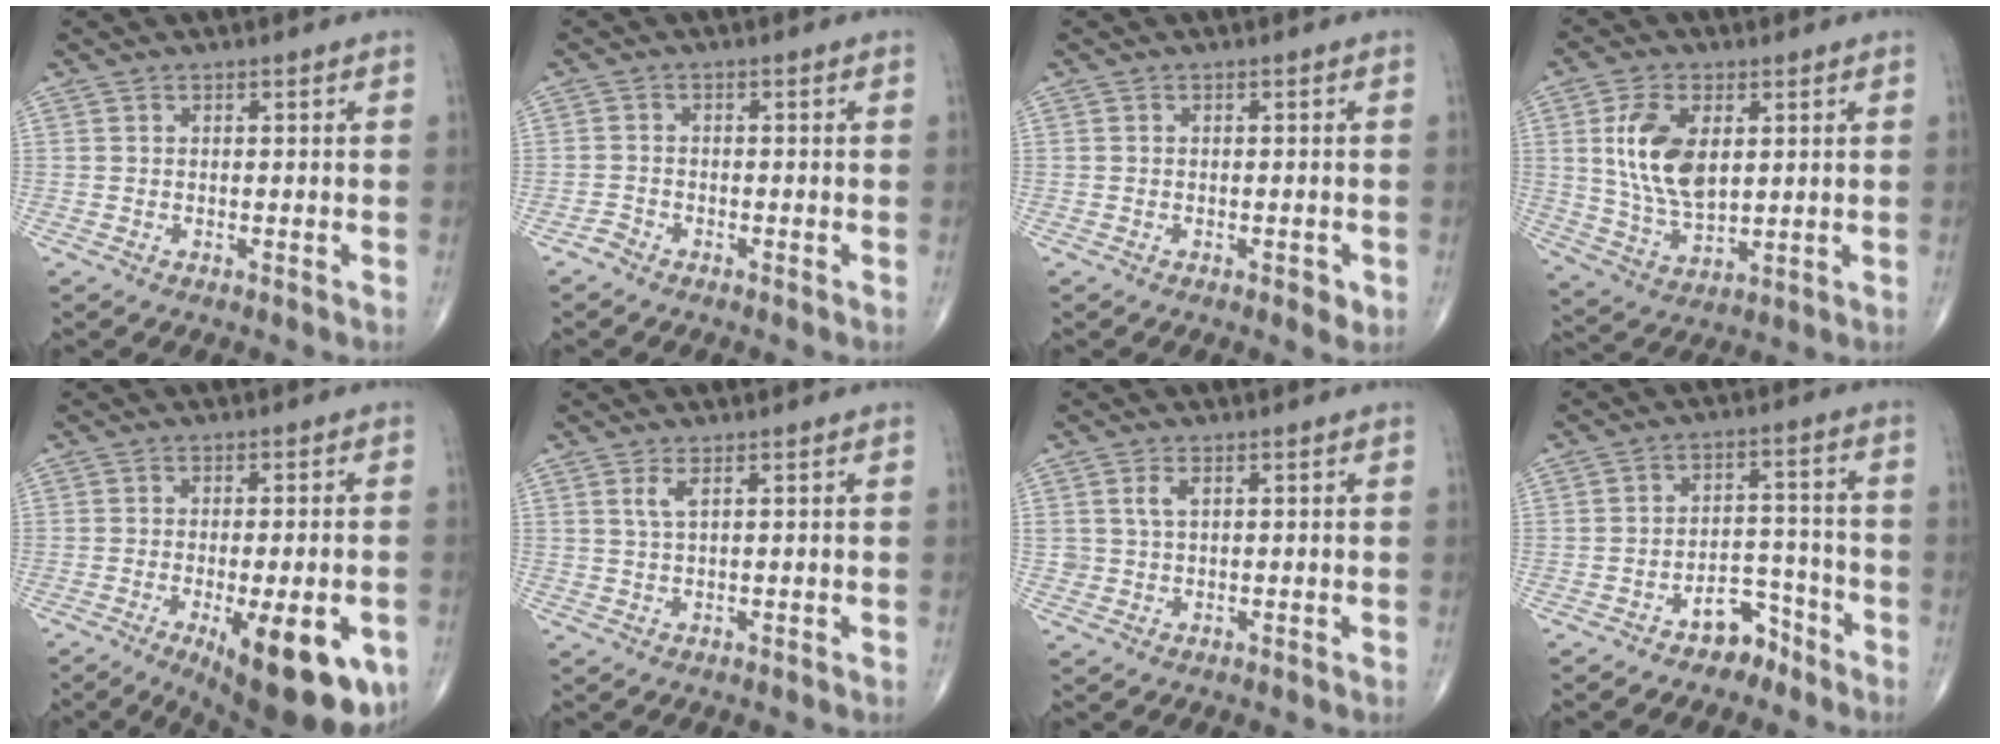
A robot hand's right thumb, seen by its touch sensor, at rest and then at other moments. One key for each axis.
{"total": 1.4, "fx": -1.2, "fy": 0.7, "fz": 0.2, "tx": -0.010, "ty": 0.002, "tz": -0.028}
{"total": 1.8, "fx": -0.7, "fy": 0.9, "fz": 1.4, "tx": -0.016, "ty": -0.001, "tz": -0.008}
{"total": 12.5, "fx": 2.7, "fy": 7.0, "fz": 10.0, "tx": -0.182, "ty": -0.015, "tz": 0.059}
{"total": 17.6, "fx": -6.8, "fy": 6.2, "fz": 15.0, "tx": -0.158, "ty": -0.006, "tz": -0.081}
{"total": 2.0, "fx": 1.0, "fy": 0.4, "fz": 1.7, "tx": -0.043, "ty": -0.002, "tz": 0.025}
{"total": 2.4, "fx": 0.9, "fy": 1.5, "fz": 1.7, "tx": -0.032, "ty": -0.001, "tz": 0.020}
{"total": 6.5, "fx": -4.5, "fy": 3.9, "fz": 2.6, "tx": -0.010, "ty": 0.055, "tz": -0.072}